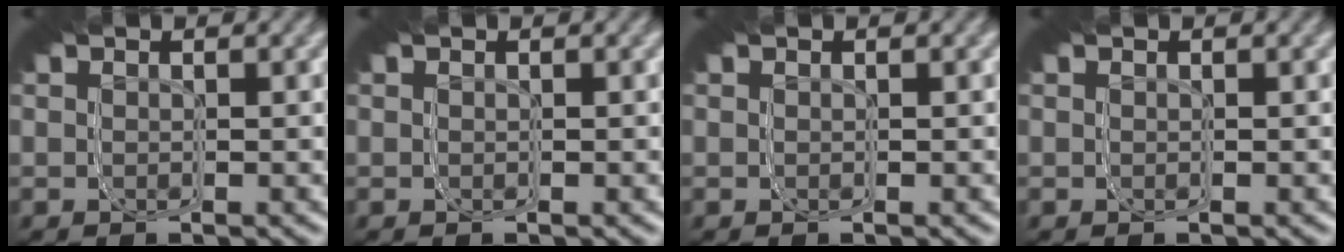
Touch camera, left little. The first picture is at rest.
{"total": 0.0}
{"total": 0.0}
{"total": 0.0}